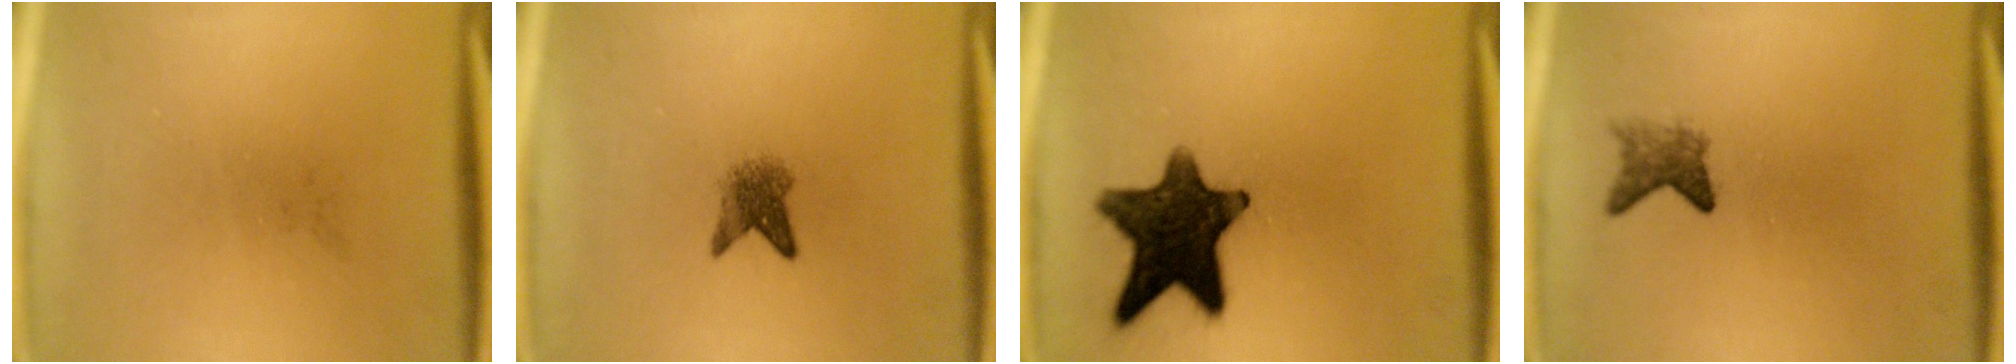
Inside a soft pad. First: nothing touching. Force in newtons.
{"total": 3.1}
{"total": 13.8}
{"total": 2.5}